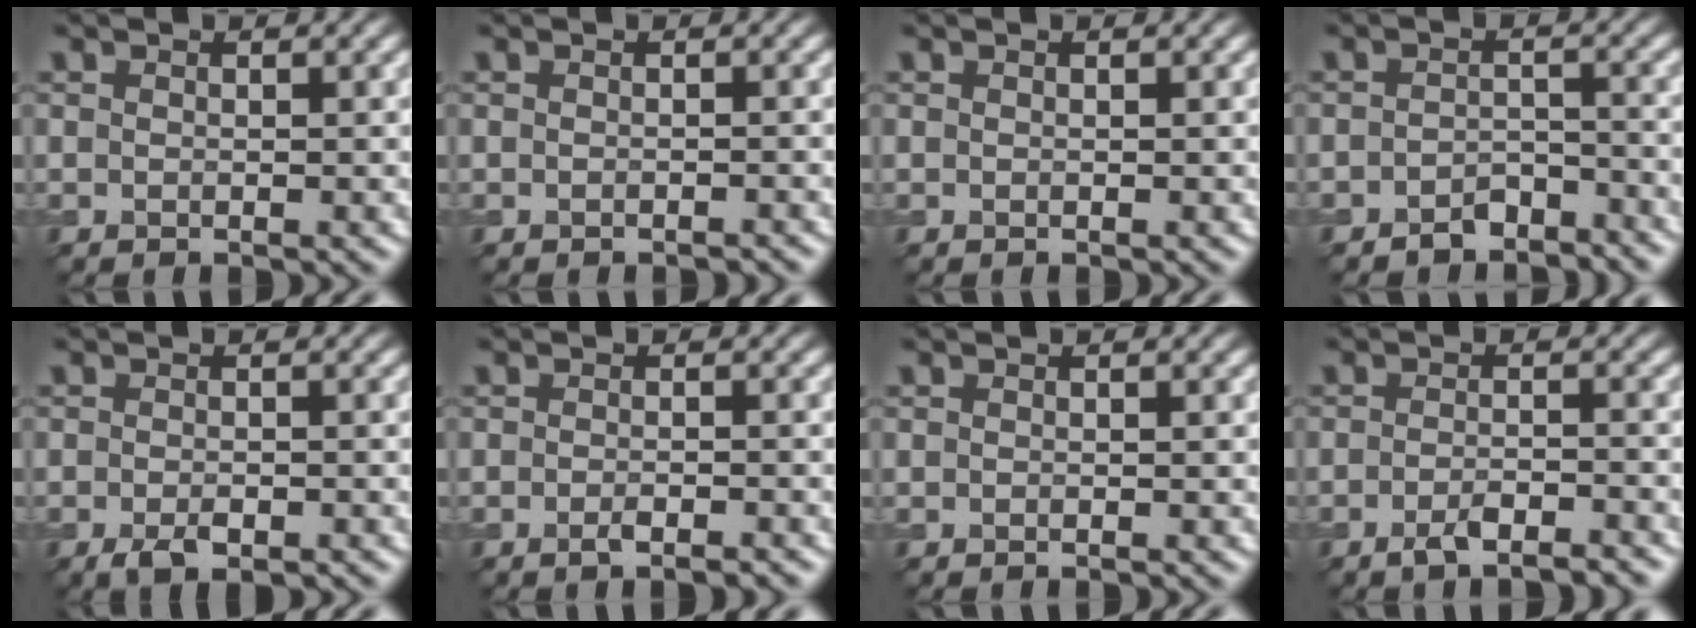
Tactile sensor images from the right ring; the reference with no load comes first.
{"total": 0.6, "force": [-0.6, 0.1, 0.2], "torque": [-0.002, -0.001, -0.009]}
{"total": 0.0}
{"total": 3.2, "force": [-2.6, 1.5, 0.9], "torque": [-0.011, 0.005, -0.046]}
{"total": 2.3, "force": [-1.3, 0.9, 1.7], "torque": [-0.031, -0.005, -0.024]}
{"total": 1.5, "force": [-1.0, 0.3, 1.1], "torque": [-0.017, -0.001, -0.018]}
{"total": 0.0}
{"total": 2.9, "force": [-2.2, 0.7, 1.8], "torque": [-0.027, 0.001, -0.040]}